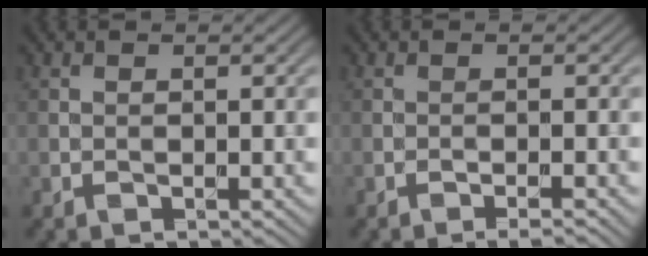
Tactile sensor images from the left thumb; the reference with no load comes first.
{"total": 1.4, "force": [-0.9, 0.0, 1.0], "torque": [-0.015, 0.003, -0.017]}